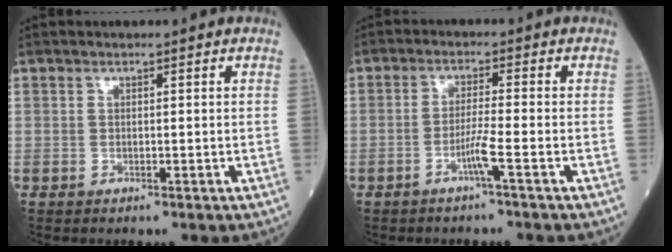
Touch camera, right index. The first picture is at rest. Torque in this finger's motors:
{"motor_torque": [0.07, 0.04, 0.02, 0.03]}